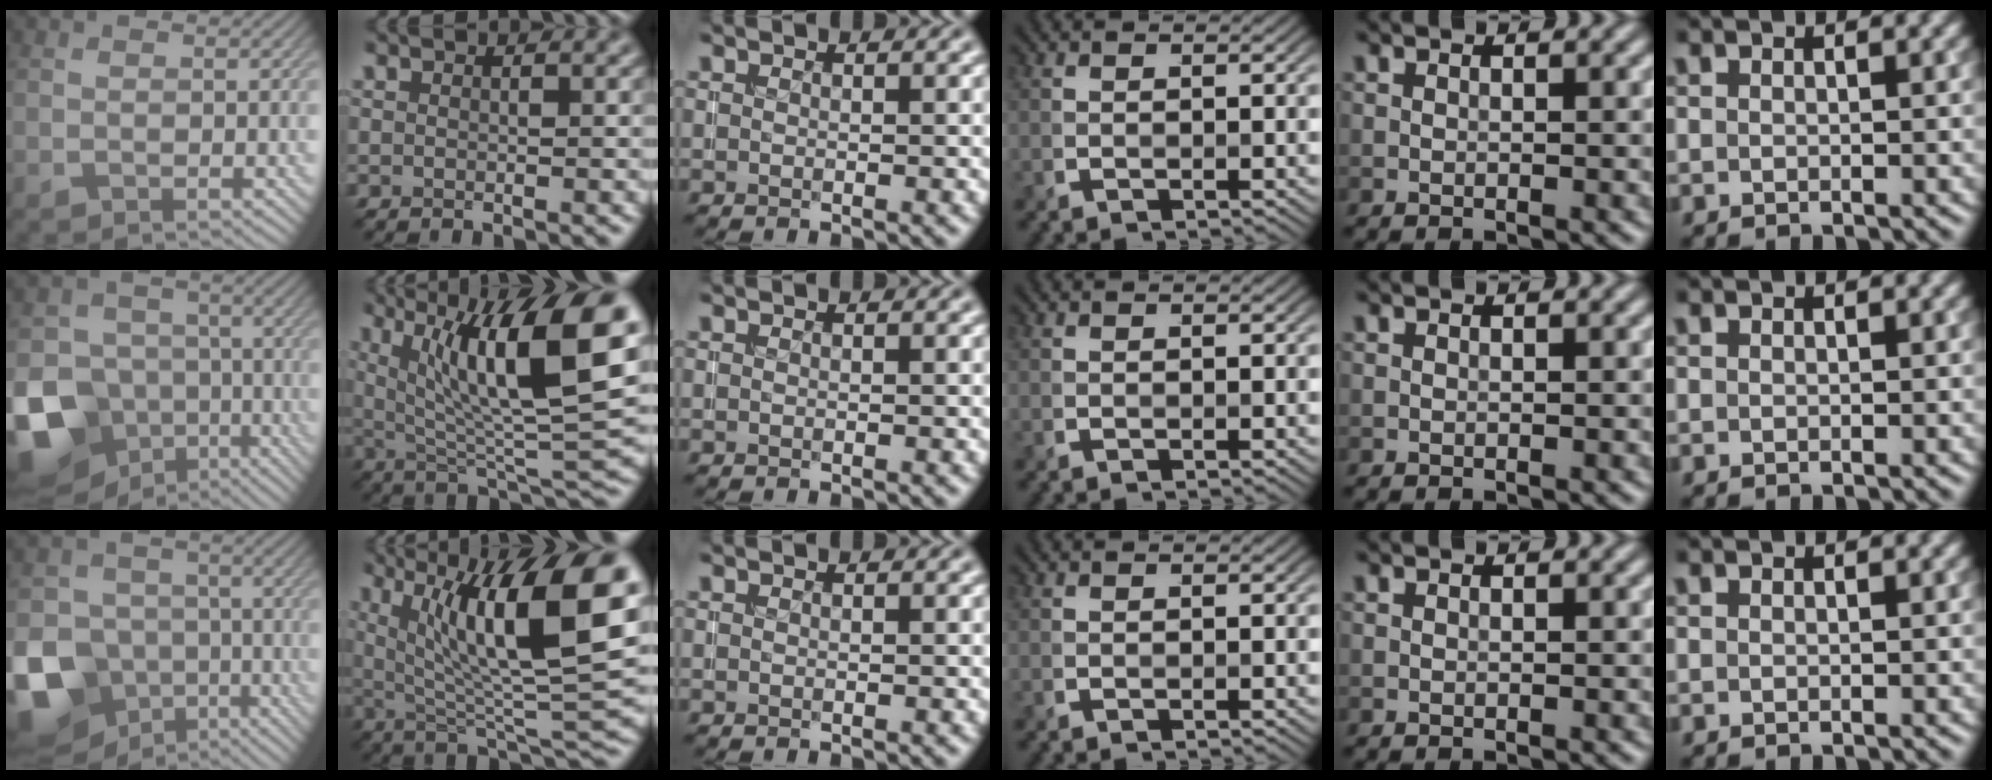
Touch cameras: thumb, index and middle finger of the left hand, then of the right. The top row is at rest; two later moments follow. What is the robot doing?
{"motion": "insert", "object": "coin"}